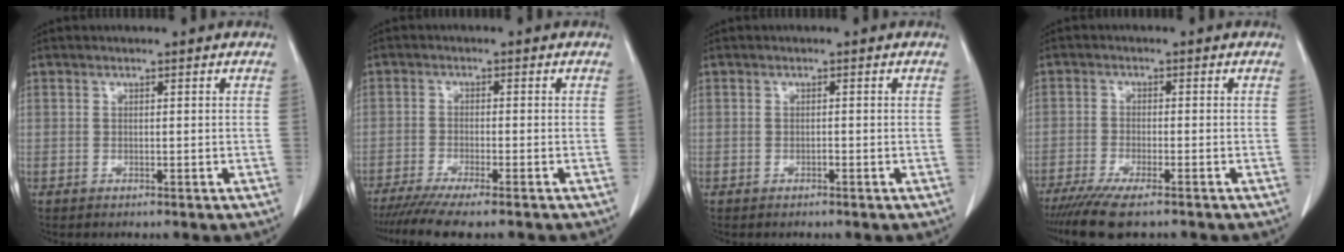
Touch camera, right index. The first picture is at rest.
{"total": 8.8, "force": [-7.3, -0.1, 4.8], "torque": [-0.062, -0.021, -0.115]}
{"total": 0.0}
{"total": 8.8, "force": [-7.0, 1.0, 5.2], "torque": [-0.081, -0.021, -0.112]}